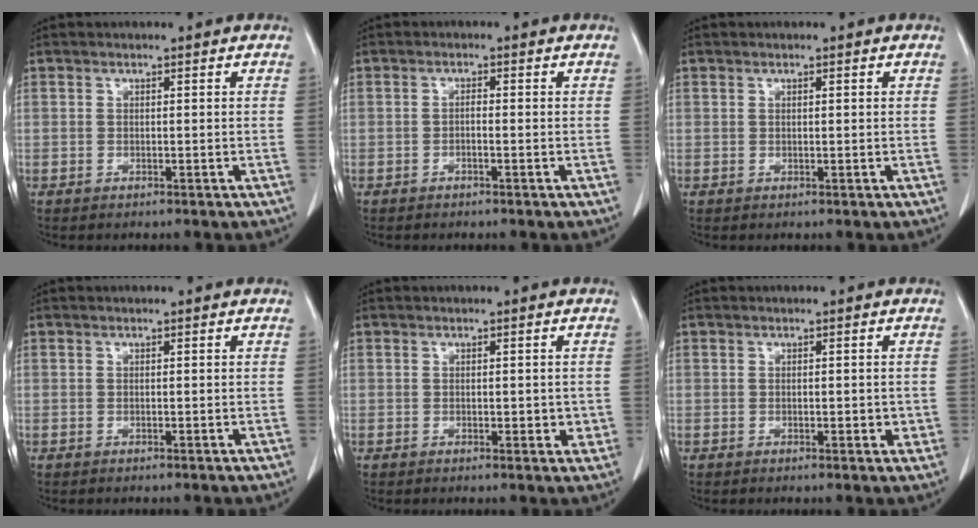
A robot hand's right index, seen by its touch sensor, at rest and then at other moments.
{"total": 1.3, "force": [-0.4, 0.5, 1.2], "torque": [-0.021, 0.005, -0.008]}
{"total": 0.6, "force": [0.2, 0.2, 0.5], "torque": [-0.013, 0.002, 0.005]}
{"total": 0.0}
{"total": 3.4, "force": [-0.3, 1.8, 2.9], "torque": [-0.039, 0.001, -0.001]}
{"total": 2.8, "force": [-0.3, 1.4, 2.5], "torque": [-0.037, 0.002, 0.000]}